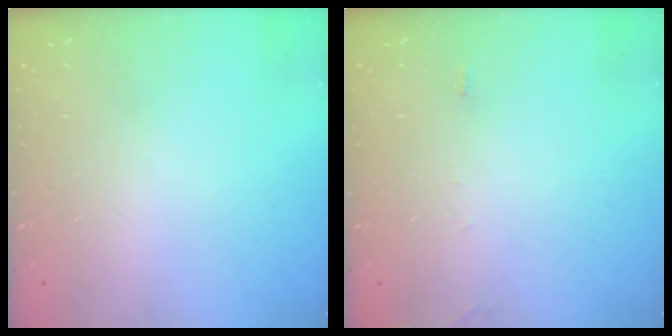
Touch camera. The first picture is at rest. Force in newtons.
{"total": 5.8, "press": 5.7, "slide": 0.9}